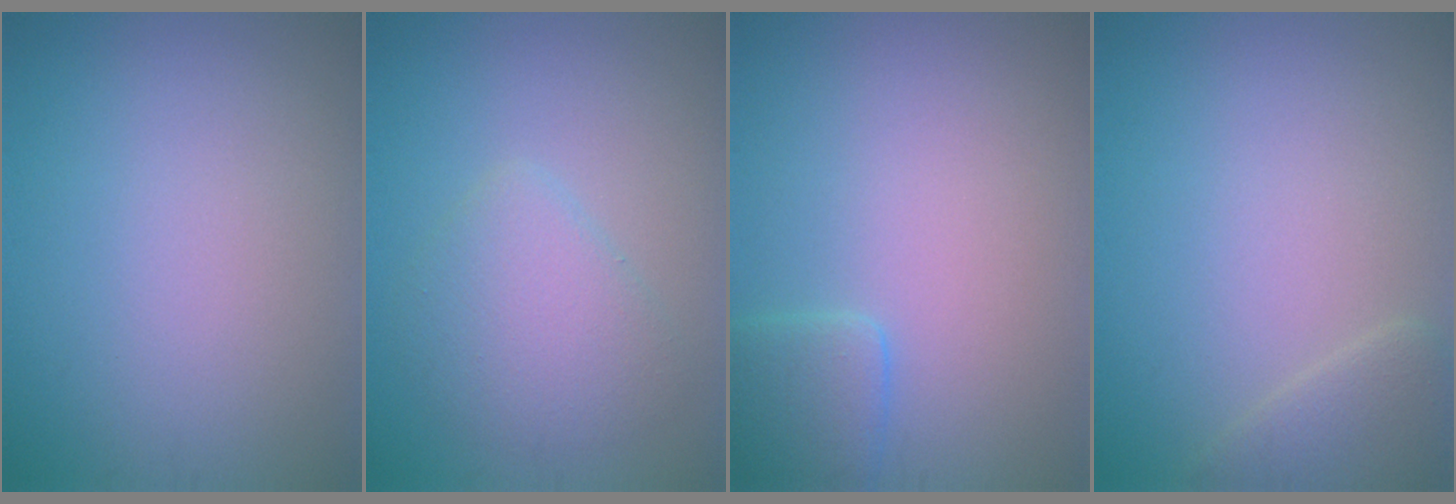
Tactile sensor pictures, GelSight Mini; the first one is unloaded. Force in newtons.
{"total": 3.3, "press": 3.3, "slide": 0.2}
{"total": 2.4, "press": 2.4, "slide": 0.3}
{"total": 2.2, "press": 2.2, "slide": 0.2}